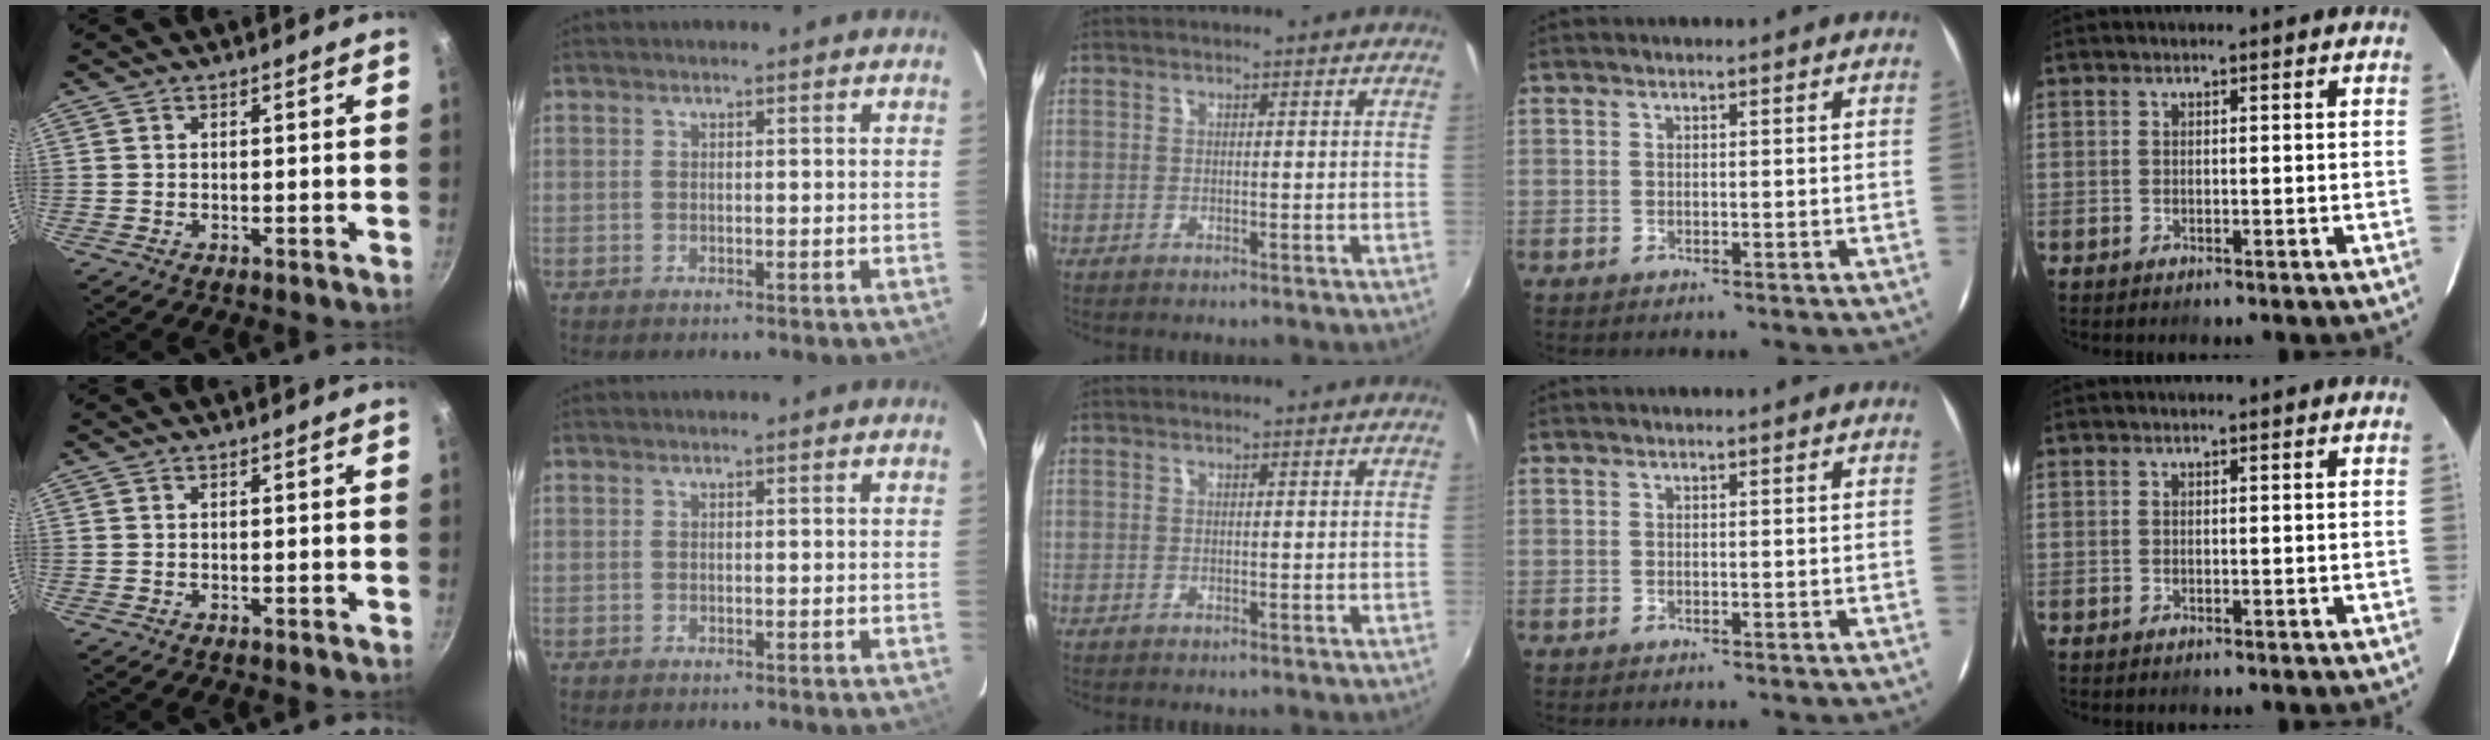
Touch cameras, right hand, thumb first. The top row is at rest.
{}